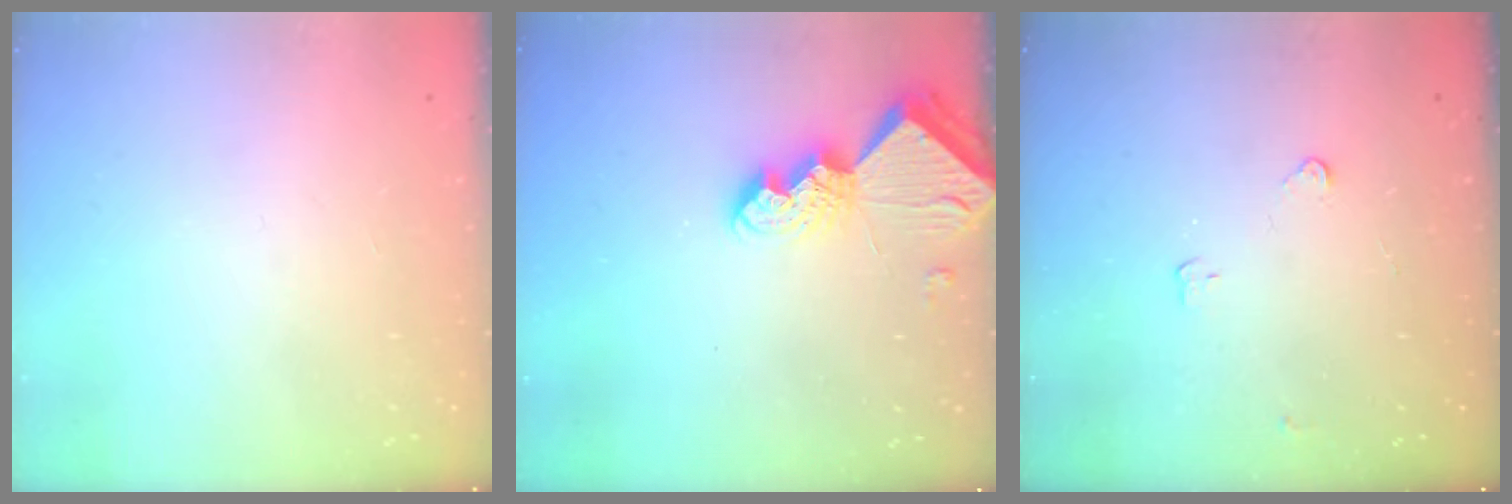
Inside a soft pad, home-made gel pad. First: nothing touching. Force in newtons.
{"total": 7.8, "press": 7.8, "slide": 0.8}
{"total": 3.3, "press": 3.3, "slide": 0.5}